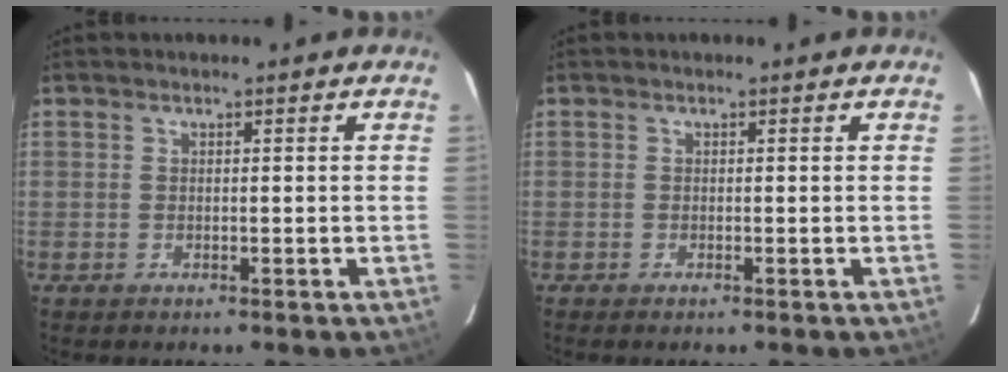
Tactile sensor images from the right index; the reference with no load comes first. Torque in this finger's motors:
{"motor_torque": [0.02, 0.03, 0.09, 0.01]}